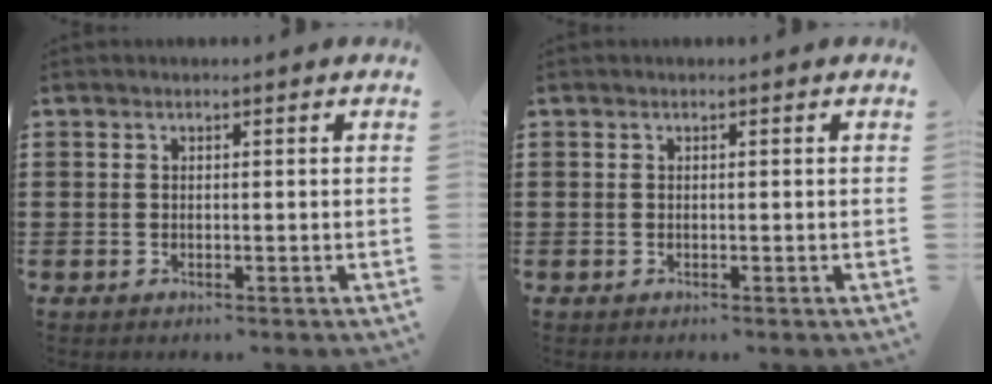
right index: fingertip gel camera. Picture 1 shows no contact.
{"total": 0.0}